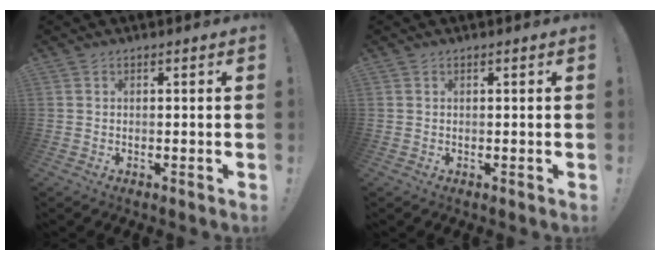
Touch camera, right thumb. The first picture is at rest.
{"total": 0.0}